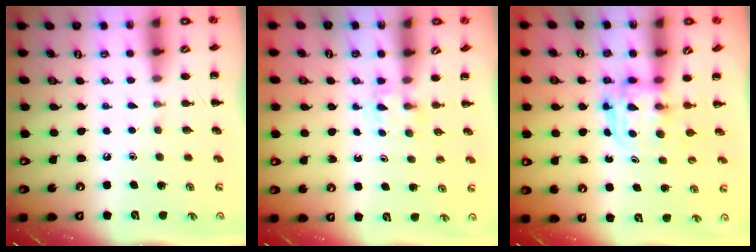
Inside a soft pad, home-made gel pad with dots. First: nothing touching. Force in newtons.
{"total": 2.4, "press": 2.3, "slide": 0.9}
{"total": 3.6, "press": 3.6, "slide": 0.2}